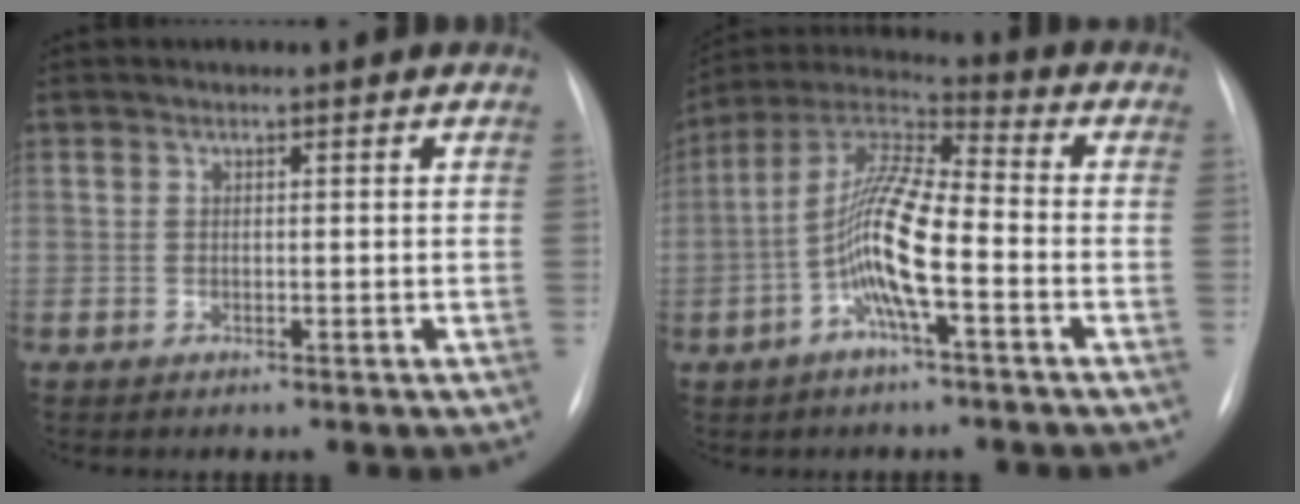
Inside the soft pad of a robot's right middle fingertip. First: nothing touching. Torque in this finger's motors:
{"motor_torque": [1.78, -0.36, 0.48, 0.14]}